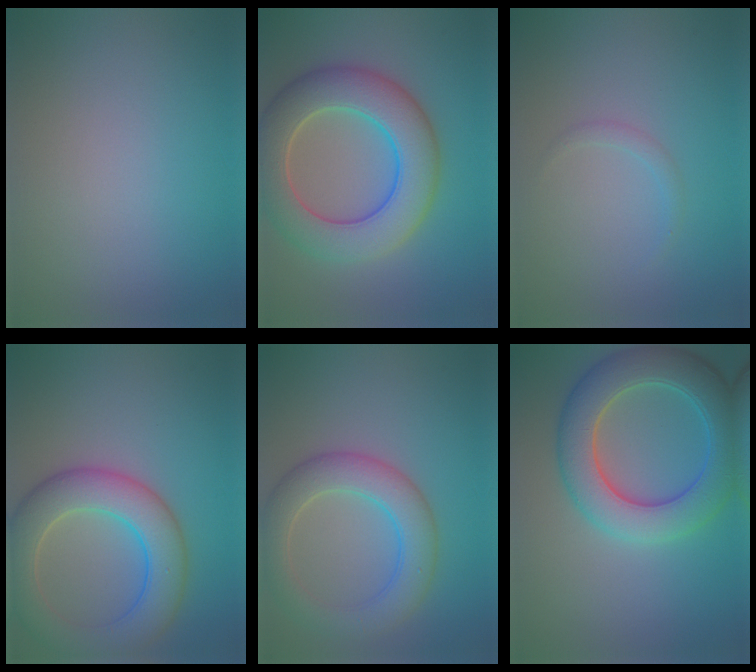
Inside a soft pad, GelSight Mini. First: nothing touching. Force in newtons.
{"total": 9.1, "press": 9.0, "slide": 0.7}
{"total": 0.9, "press": 0.9, "slide": 0.0}
{"total": 7.7, "press": 7.7, "slide": 0.3}
{"total": 5.7, "press": 5.7, "slide": 0.4}
{"total": 7.9, "press": 7.9, "slide": 0.3}